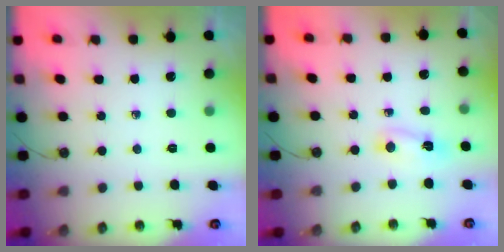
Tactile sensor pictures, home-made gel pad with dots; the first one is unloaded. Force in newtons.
{"total": 2.4, "press": 2.3, "slide": 0.6}